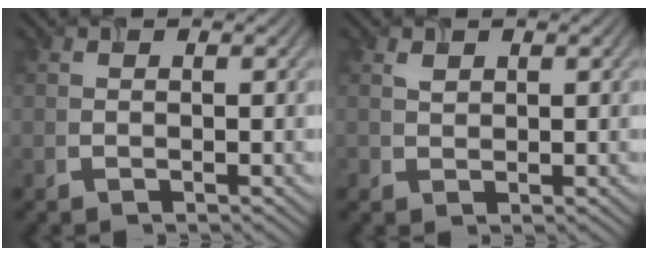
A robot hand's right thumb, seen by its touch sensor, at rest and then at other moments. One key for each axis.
{"total": 1.1, "fx": 0.6, "fy": 0.8, "fz": 0.4, "tx": -0.013, "ty": -0.003, "tz": 0.015}